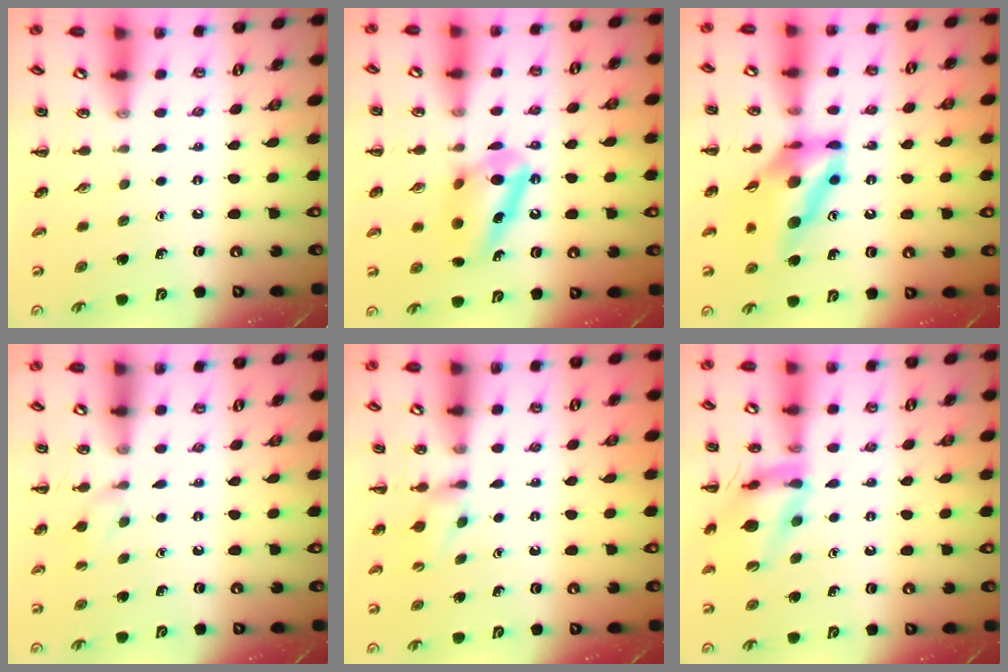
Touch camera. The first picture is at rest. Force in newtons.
{"total": 10.7, "press": 10.7, "slide": 0.4}
{"total": 13.2, "press": 12.5, "slide": 4.4}
{"total": 7.3, "press": 7.1, "slide": 1.8}
{"total": 5.2, "press": 5.1, "slide": 1.4}
{"total": 13.9, "press": 13.8, "slide": 1.5}